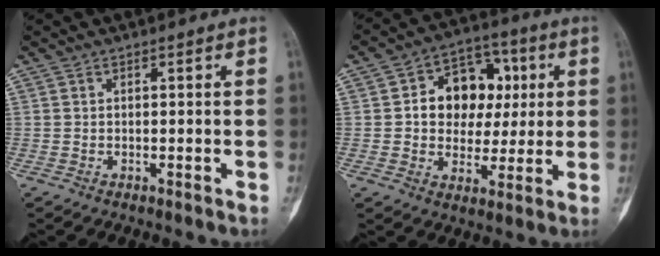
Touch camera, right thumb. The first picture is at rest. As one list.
[{"total": 13.7, "force": [2.3, 10.5, 8.5], "torque": [-0.073, 0.014, 0.035]}]